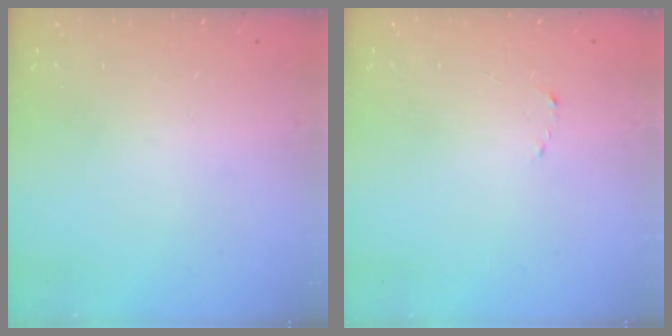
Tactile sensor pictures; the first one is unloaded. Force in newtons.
{"total": 1.5, "press": 1.5, "slide": 0.2}